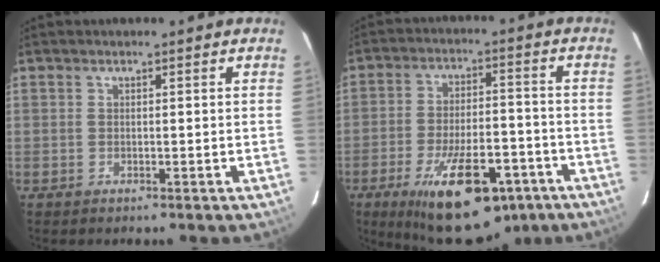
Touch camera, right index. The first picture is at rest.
{"total": 19.9, "force": [-11.6, 8.2, 13.8], "torque": [-0.244, -0.016, -0.167]}